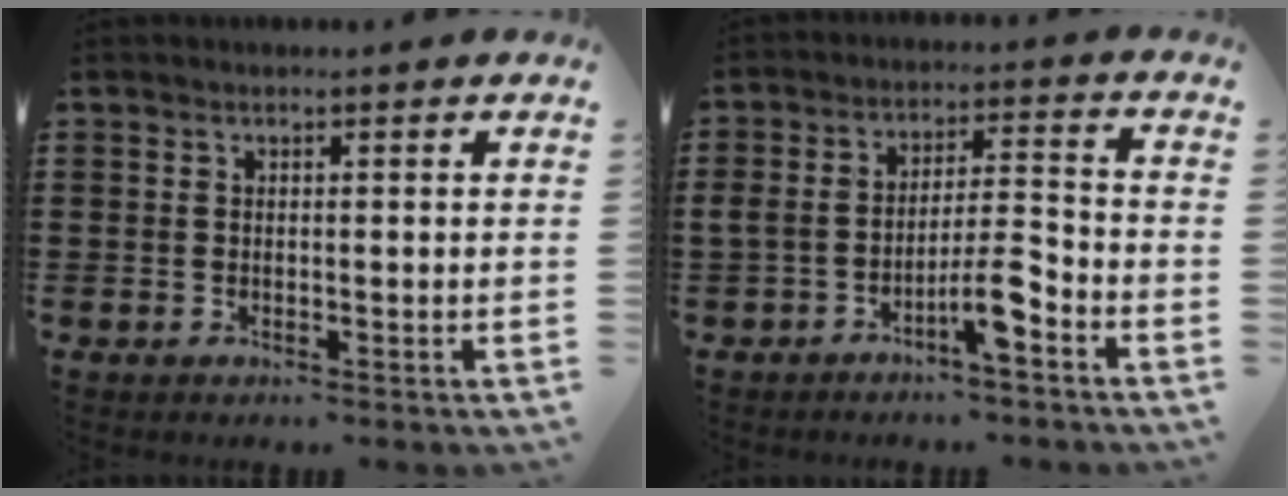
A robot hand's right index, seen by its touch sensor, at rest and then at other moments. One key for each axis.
{"total": 7.5, "fx": -4.4, "fy": 1.8, "fz": 5.8, "tx": -0.099, "ty": 0.011, "tz": -0.076}